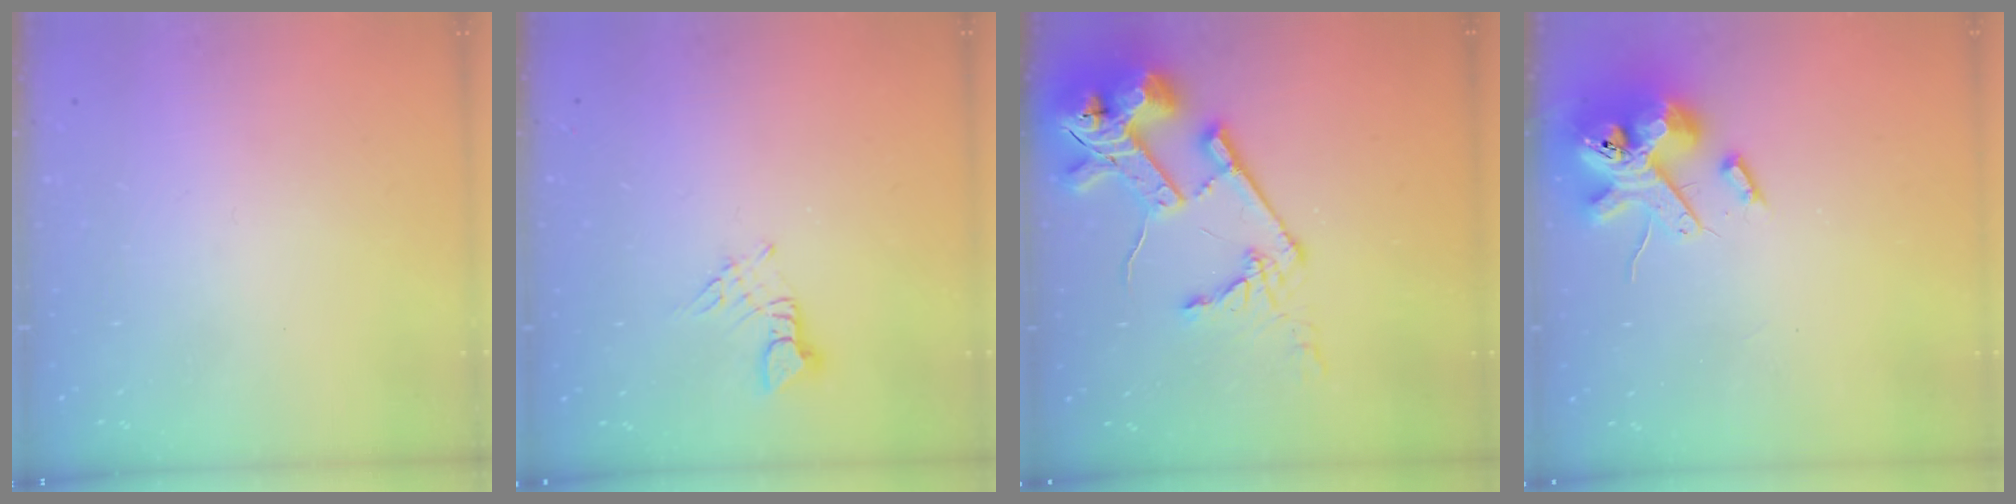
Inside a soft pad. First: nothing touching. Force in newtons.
{"total": 2.9, "press": 2.9, "slide": 0.3}
{"total": 20.9, "press": 20.8, "slide": 2.5}
{"total": 16.2, "press": 16.0, "slide": 2.6}